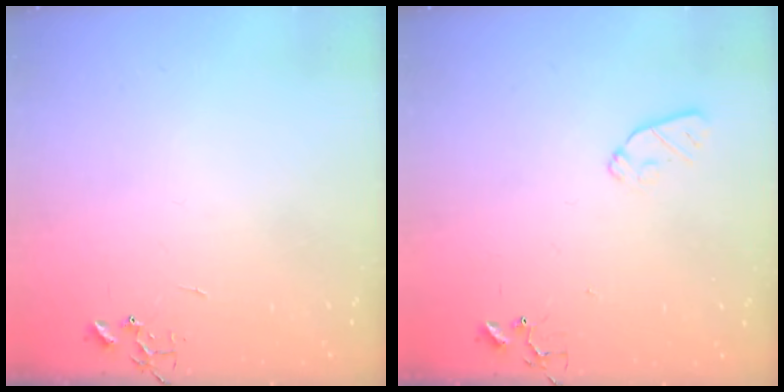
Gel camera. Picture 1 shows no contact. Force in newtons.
{"total": 5.9, "press": 5.8, "slide": 0.8}